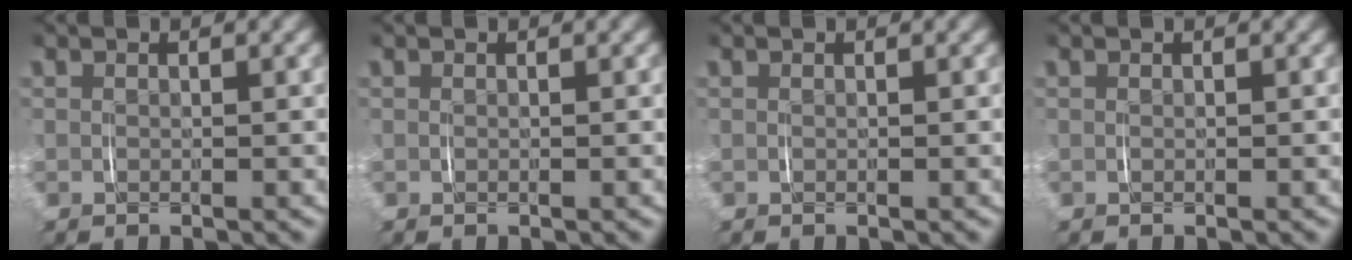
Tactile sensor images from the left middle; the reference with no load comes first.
{"total": 0.0}
{"total": 0.0}
{"total": 0.0}